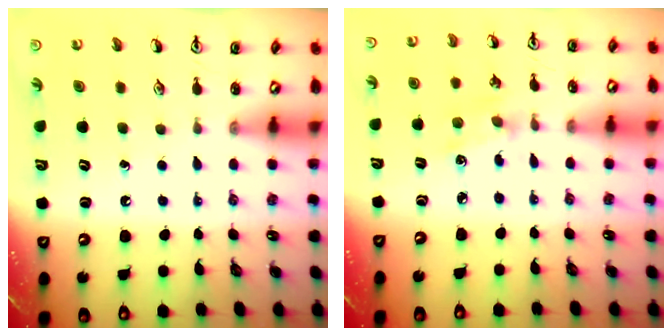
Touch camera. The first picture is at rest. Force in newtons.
{"total": 1.8, "press": 1.8, "slide": 0.3}